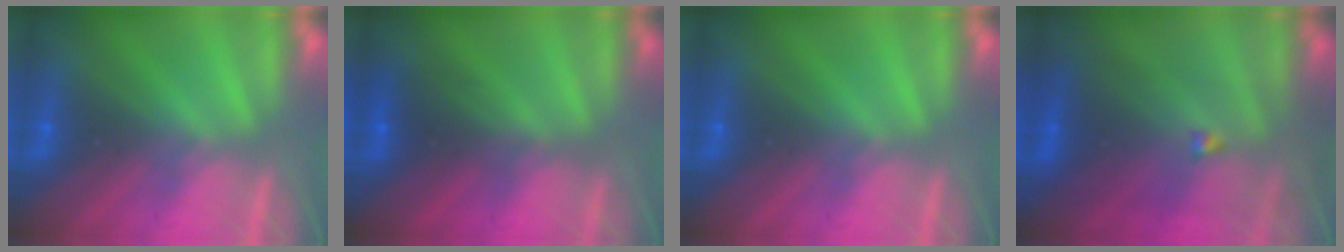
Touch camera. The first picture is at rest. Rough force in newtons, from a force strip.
{"total": 2.7}
{"total": 0.0}
{"total": 4.7}